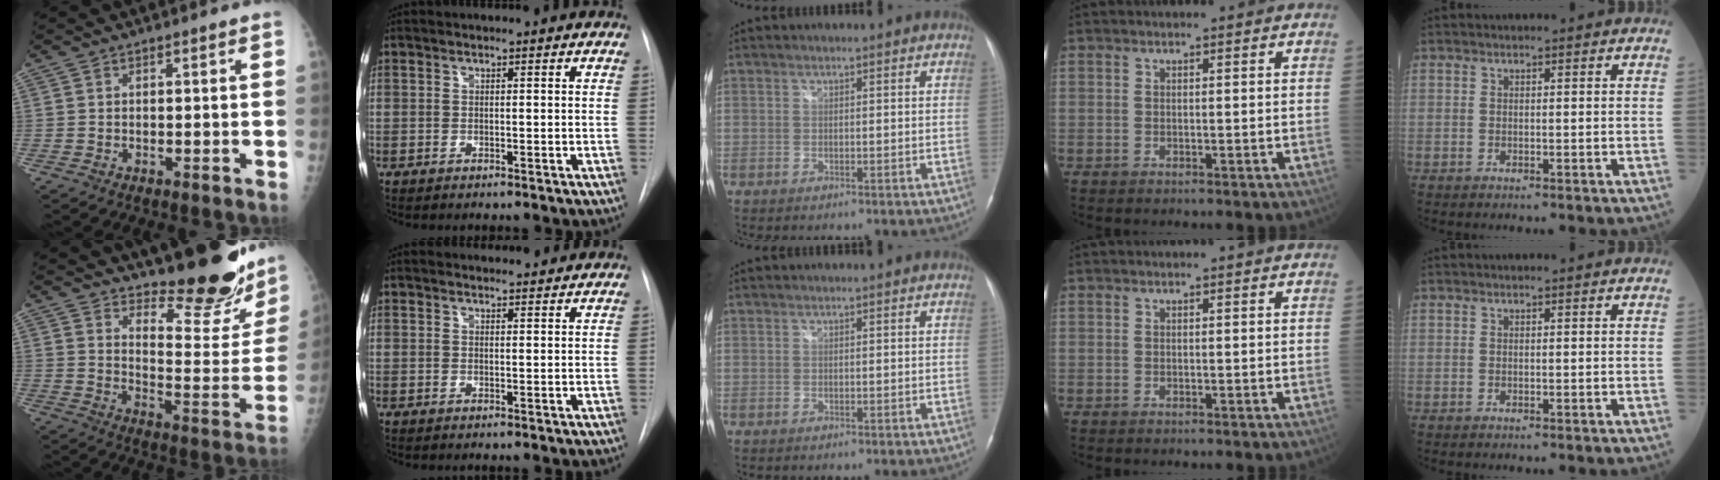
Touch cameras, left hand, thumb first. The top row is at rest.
{"thumb": {"total": 21.5, "force": [18.5, 5.2, 9.6], "torque": [-0.092, -0.164, 0.244]}, "index": {"total": 2.2, "force": [2.1, 0.5, 0.2], "torque": [-0.007, 0.006, 0.024]}}